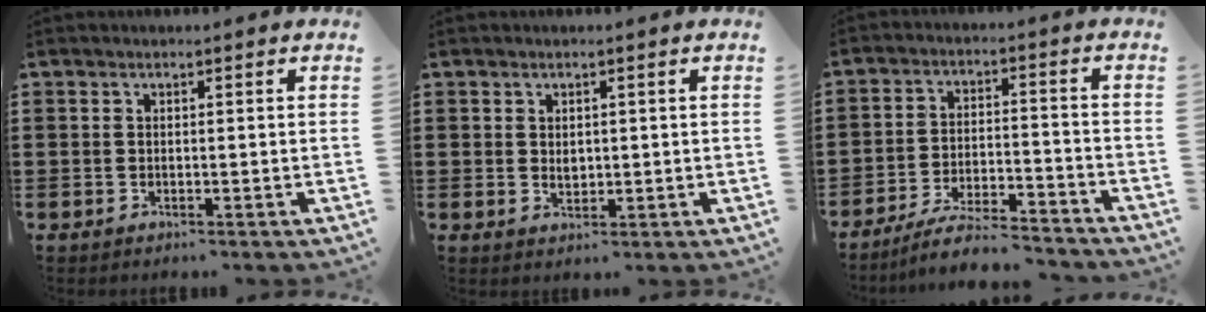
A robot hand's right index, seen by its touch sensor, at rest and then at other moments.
{"total": 1.4, "force": [0.3, 1.1, 0.9], "torque": [-0.018, 0.007, 0.004]}
{"total": 6.7, "force": [-6.2, 0.4, 2.5], "torque": [-0.049, 0.002, -0.119]}